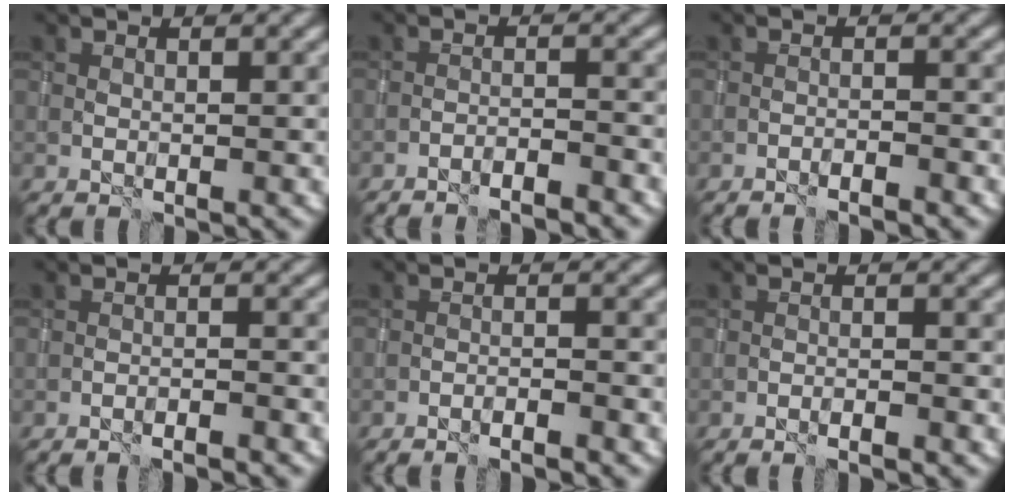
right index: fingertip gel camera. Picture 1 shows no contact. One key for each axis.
{"total": 3.3, "fx": -3.0, "fy": 0.3, "fz": 1.2, "tx": -0.019, "ty": 0.007, "tz": -0.047}
{"total": 1.8, "fx": -1.6, "fy": 0.1, "fz": 0.9, "tx": -0.019, "ty": 0.007, "tz": -0.028}
{"total": 2.2, "fx": -2.0, "fy": 0.2, "fz": 0.9, "tx": -0.011, "ty": 0.010, "tz": -0.033}
{"total": 2.2, "fx": -1.9, "fy": 0.2, "fz": 1.1, "tx": -0.018, "ty": 0.007, "tz": -0.034}
{"total": 1.7, "fx": -1.3, "fy": 0.2, "fz": 1.1, "tx": -0.020, "ty": 0.010, "tz": -0.026}